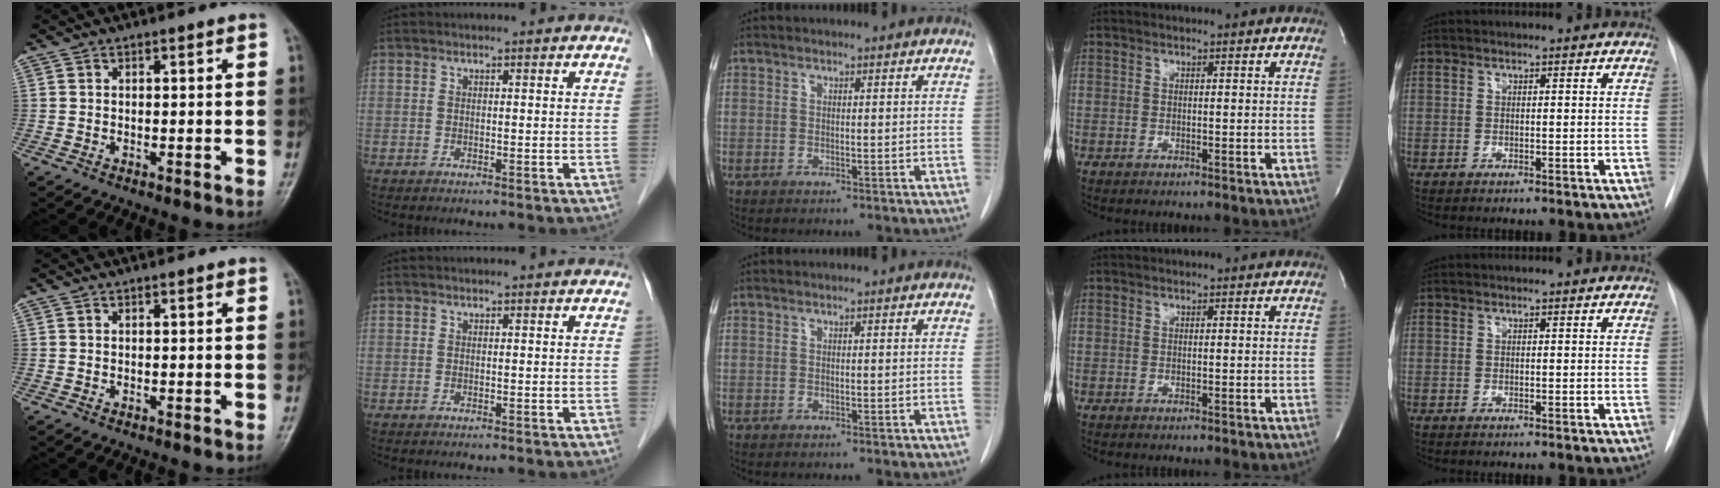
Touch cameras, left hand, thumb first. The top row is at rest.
{}